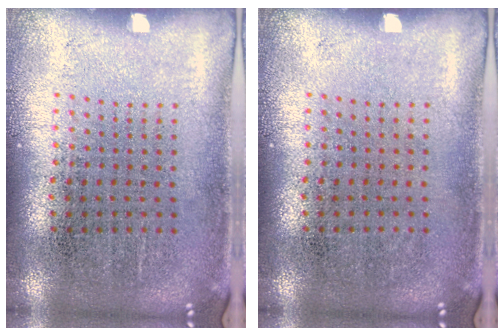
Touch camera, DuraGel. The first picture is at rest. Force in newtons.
{"total": 0.0}